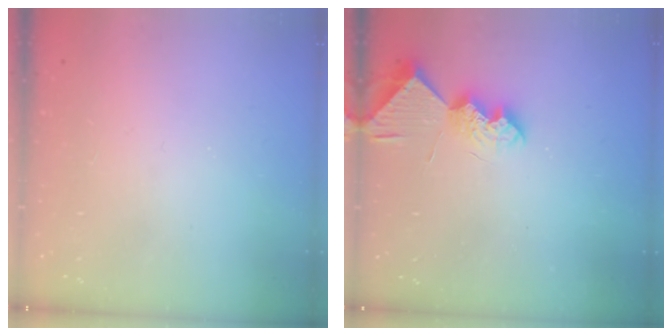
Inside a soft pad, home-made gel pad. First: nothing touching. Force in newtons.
{"total": 9.4, "press": 9.4, "slide": 0.6}